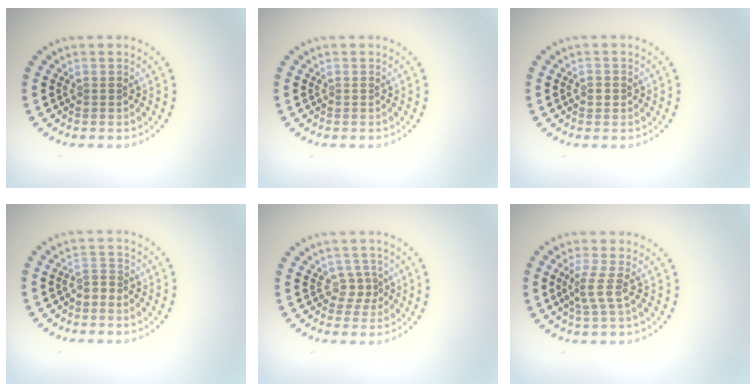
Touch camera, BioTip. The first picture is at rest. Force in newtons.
{"total": 0.0}
{"total": 1.0, "press": 0.9, "slide": 0.3}
{"total": 1.6, "press": 1.0, "slide": 1.2}
{"total": 1.5, "press": 1.0, "slide": 1.2}
{"total": 2.0, "press": 1.4, "slide": 1.3}